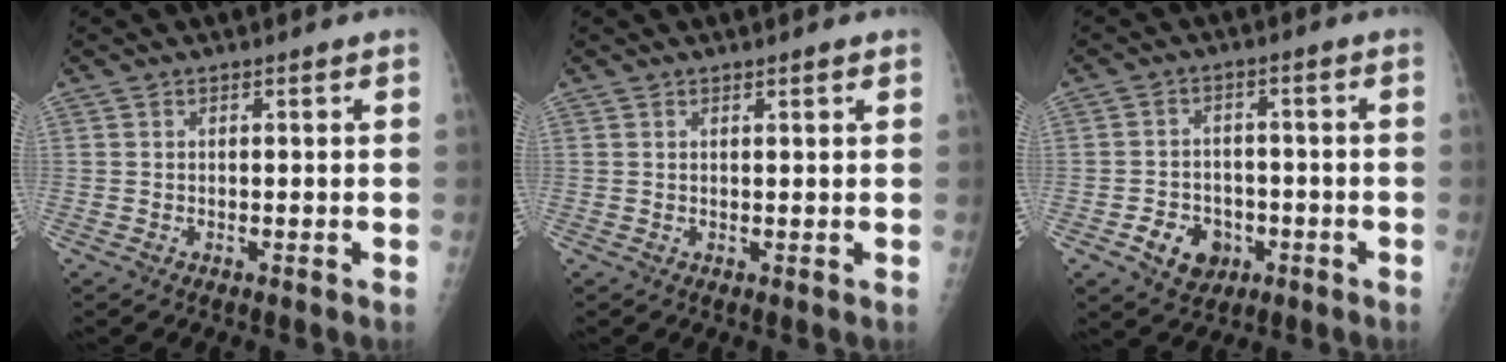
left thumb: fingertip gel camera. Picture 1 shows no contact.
{"total": 1.1, "force": [0.7, 0.1, 0.8], "torque": [-0.010, -0.002, 0.010]}
{"total": 7.2, "force": [-3.0, 5.6, 3.4], "torque": [-0.029, 0.022, -0.041]}